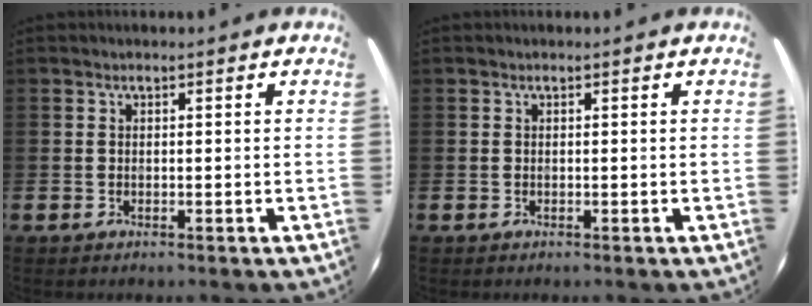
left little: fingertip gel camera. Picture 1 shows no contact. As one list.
[{"total": 0.0}]